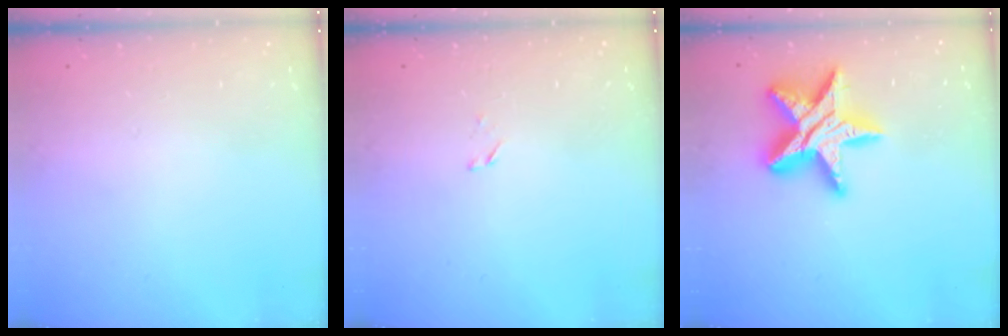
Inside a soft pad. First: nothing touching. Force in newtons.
{"total": 1.4, "press": 1.4, "slide": 0.2}
{"total": 17.9, "press": 17.8, "slide": 1.2}